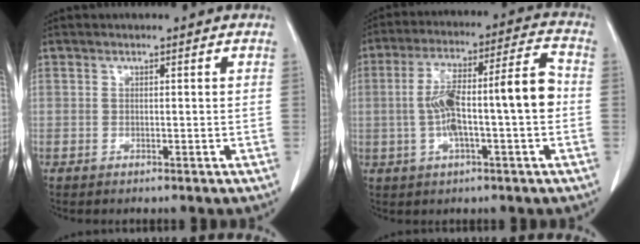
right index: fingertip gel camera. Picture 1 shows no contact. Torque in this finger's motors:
{"motor_torque": [0.61, 0.10, 0.37, 0.17]}